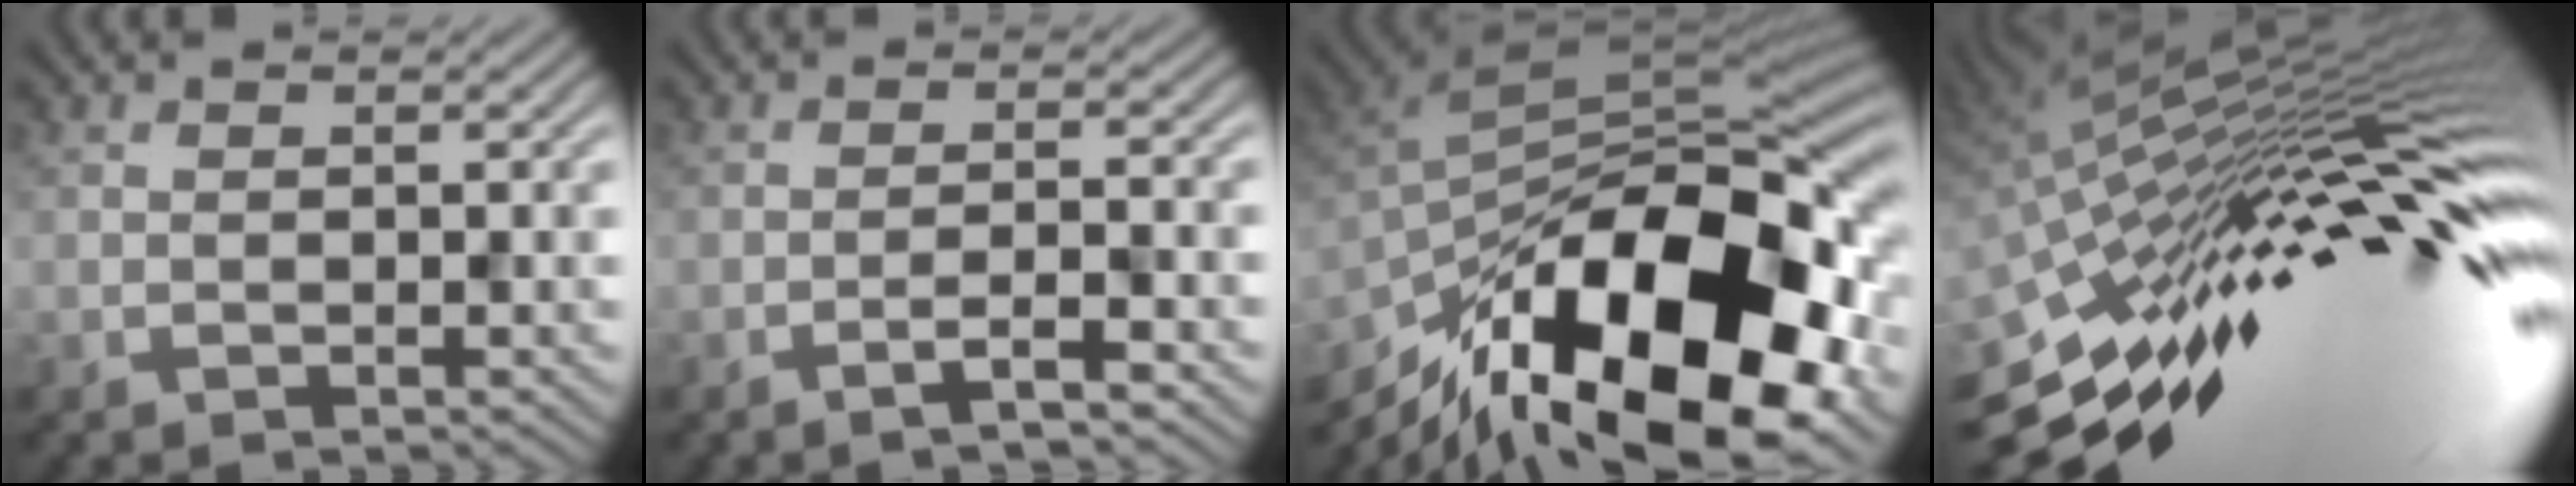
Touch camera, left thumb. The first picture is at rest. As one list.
[{"total": 2.8, "force": [-1.8, 0.1, 2.1], "torque": [-0.035, 0.011, -0.043]}, {"total": 19.9, "force": [-10.1, 9.0, 14.6], "torque": [-0.262, -0.009, -0.170]}, {"total": 18.3, "force": [-3.1, 3.6, 17.7], "torque": [-0.297, 0.018, -0.076]}]